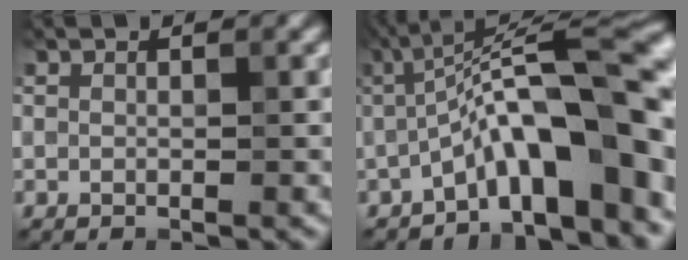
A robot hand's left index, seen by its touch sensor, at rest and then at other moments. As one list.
[{"total": 11.1, "force": [-2.9, 2.7, 10.4], "torque": [-0.153, 0.025, -0.048]}]